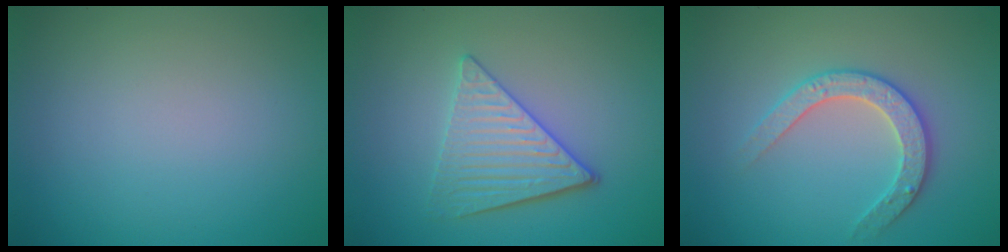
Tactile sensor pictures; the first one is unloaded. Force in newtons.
{"total": 4.1, "press": 3.5, "slide": 2.1}
{"total": 2.8, "press": 2.8, "slide": 0.3}